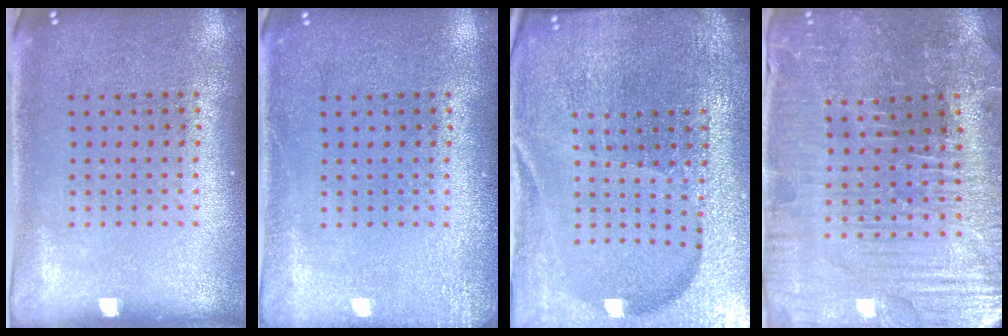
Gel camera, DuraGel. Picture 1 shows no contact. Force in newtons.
{"total": 1.7, "press": 1.7, "slide": 0.3}
{"total": 5.5, "press": 5.0, "slide": 2.3}
{"total": 3.8, "press": 3.8, "slide": 0.4}